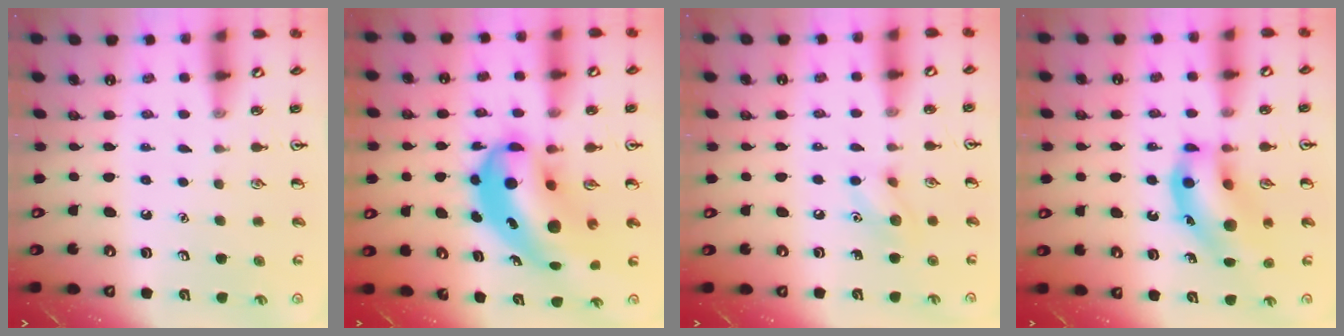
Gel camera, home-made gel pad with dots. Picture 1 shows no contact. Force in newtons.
{"total": 13.1, "press": 12.5, "slide": 3.9}
{"total": 7.2, "press": 7.2, "slide": 0.6}
{"total": 15.3, "press": 15.1, "slide": 2.8}